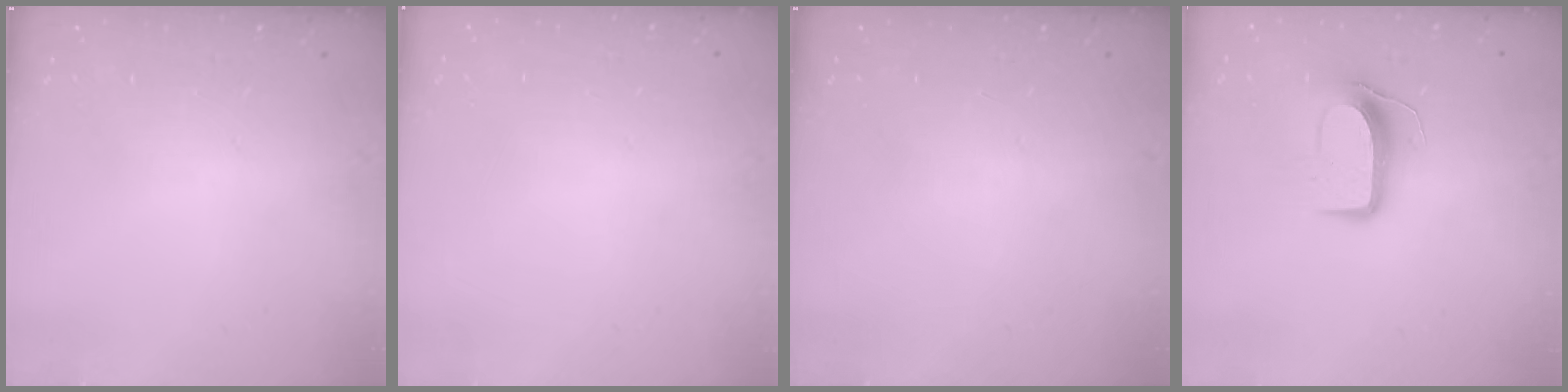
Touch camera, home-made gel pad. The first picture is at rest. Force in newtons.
{"total": 0.0}
{"total": 0.0}
{"total": 9.4, "press": 9.4, "slide": 0.3}